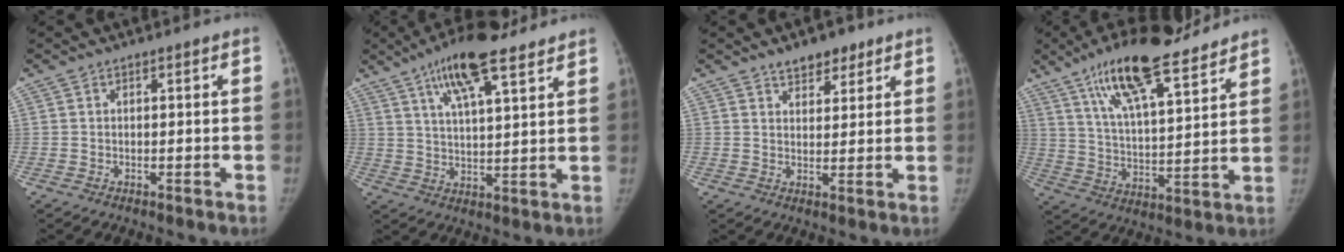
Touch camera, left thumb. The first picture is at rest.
{"total": 13.8, "force": [8.9, 3.9, 9.8], "torque": [-0.150, -0.027, 0.148]}
{"total": 5.3, "force": [3.9, 2.8, 2.4], "torque": [-0.006, -0.023, 0.060]}
{"total": 19.2, "force": [13.8, 4.8, 12.5], "torque": [-0.189, -0.051, 0.235]}